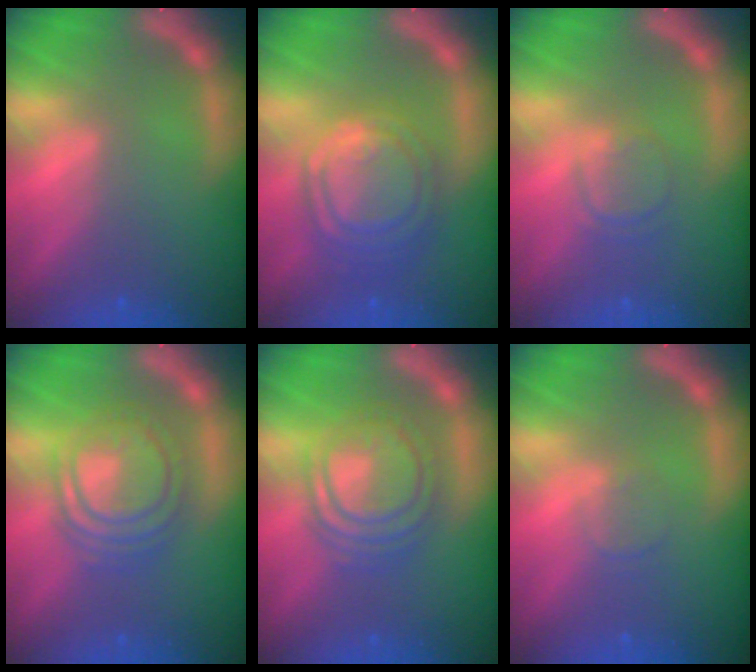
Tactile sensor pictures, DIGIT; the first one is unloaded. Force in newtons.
{"total": 8.6}
{"total": 2.4}
{"total": 7.6}
{"total": 7.6}
{"total": 1.4}